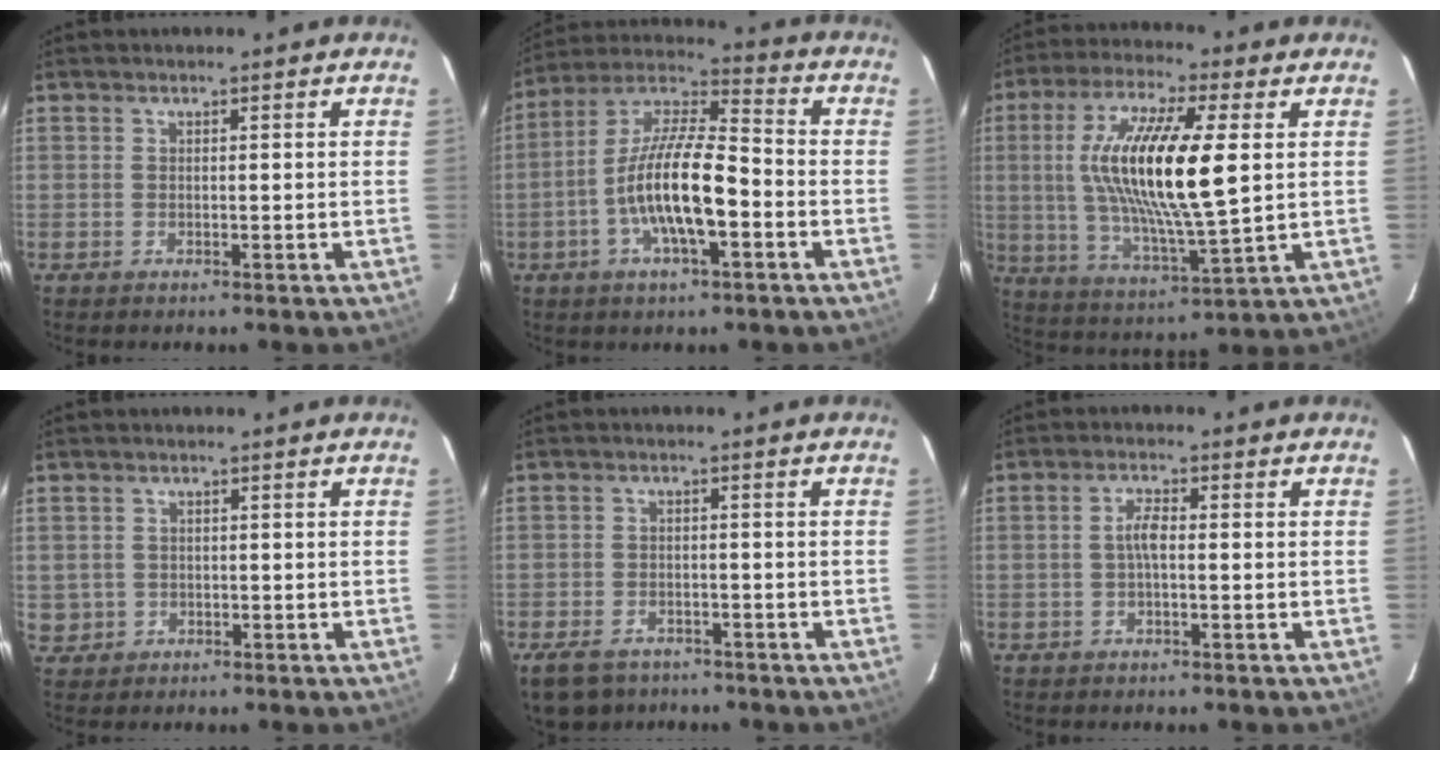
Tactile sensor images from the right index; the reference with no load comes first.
{"total": 14.6, "force": [-4.4, 4.1, 13.3], "torque": [-0.260, -0.001, -0.085]}
{"total": 18.8, "force": [2.9, 3.9, 18.2], "torque": [-0.340, -0.001, 0.053]}
{"total": 3.3, "force": [-0.2, 3.2, 0.5], "torque": [-0.007, 0.008, 0.007]}
{"total": 8.6, "force": [-6.2, 4.9, 3.4], "torque": [-0.089, -0.003, -0.100]}
{"total": 2.7, "force": [-0.3, 0.8, 2.6], "torque": [-0.052, 0.008, -0.005]}